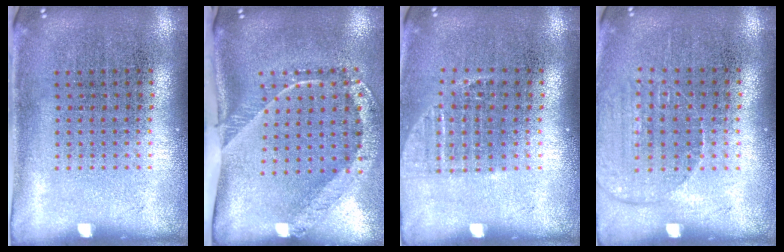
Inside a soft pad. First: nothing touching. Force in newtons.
{"total": 2.5, "press": 1.6, "slide": 1.9}
{"total": 1.1, "press": 1.0, "slide": 0.5}
{"total": 1.2, "press": 1.2, "slide": 0.1}